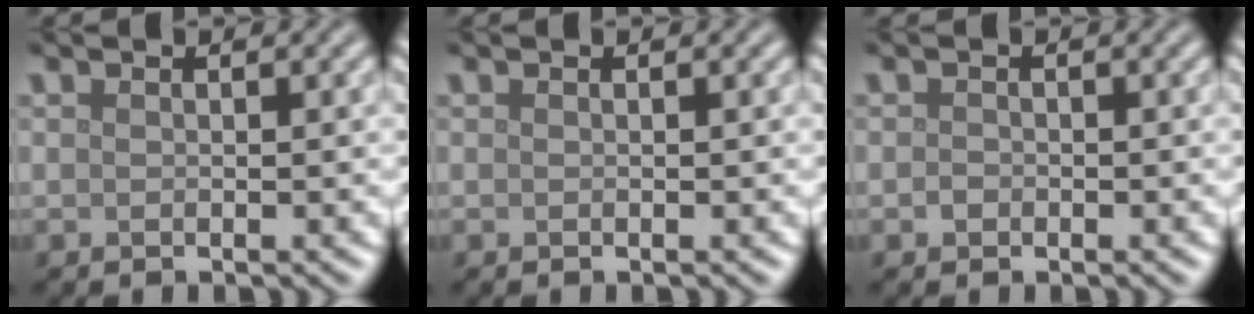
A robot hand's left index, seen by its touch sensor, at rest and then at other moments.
{"total": 0.0}
{"total": 0.6, "force": [-0.3, 0.5, 0.2], "torque": [-0.002, -0.002, -0.007]}